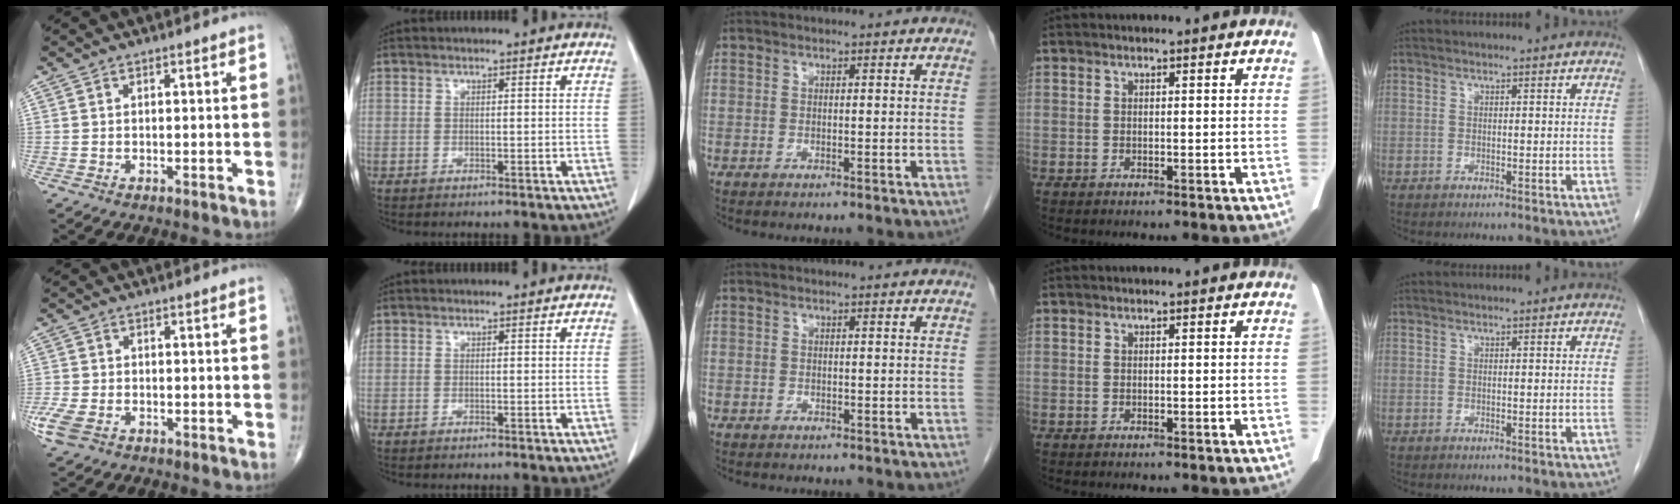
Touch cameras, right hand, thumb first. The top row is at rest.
{"thumb": {"total": 5.4, "force": [-2.5, 3.3, 3.4], "torque": [-0.089, 0.003, -0.047]}, "middle": {"total": 0.6, "force": [-0.4, 0.4, 0.0], "torque": [-0.004, 0.002, -0.006]}}